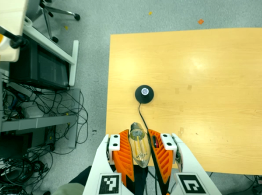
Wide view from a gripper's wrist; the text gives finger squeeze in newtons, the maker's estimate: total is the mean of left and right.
{"total": 19.6, "left": 21.2, "right": 17.9}